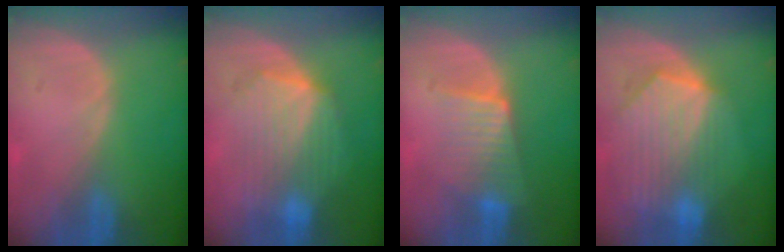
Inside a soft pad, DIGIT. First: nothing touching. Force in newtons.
{"total": 8.2, "press": 8.2, "slide": 0.2}
{"total": 6.5, "press": 6.1, "slide": 2.1}
{"total": 10.2, "press": 9.0, "slide": 4.8}